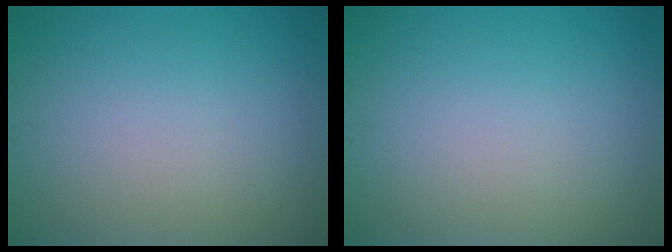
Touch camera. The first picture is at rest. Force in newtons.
{"total": 0.0}